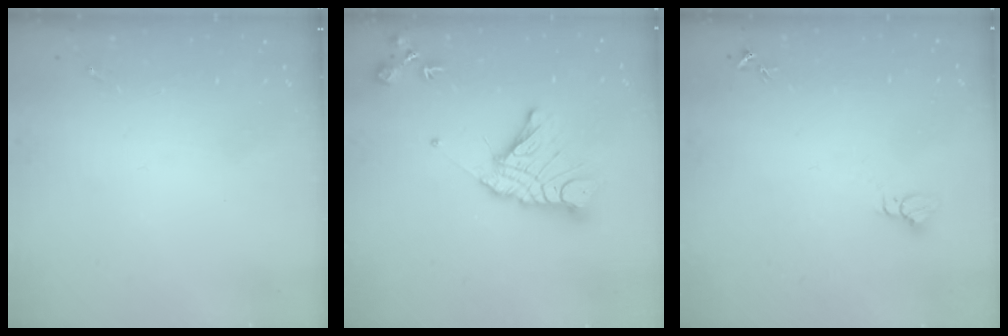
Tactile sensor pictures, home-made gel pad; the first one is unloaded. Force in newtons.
{"total": 15.8, "press": 15.7, "slide": 1.4}
{"total": 2.8, "press": 2.8, "slide": 0.1}